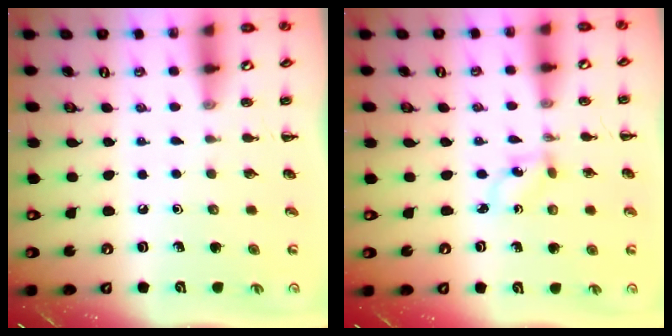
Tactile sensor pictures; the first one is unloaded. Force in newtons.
{"total": 1.4, "press": 1.2, "slide": 0.6}